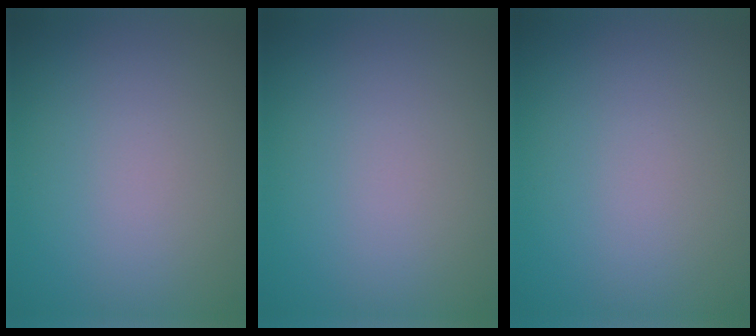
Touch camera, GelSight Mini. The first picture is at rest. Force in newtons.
{"total": 0.0}
{"total": 0.0}